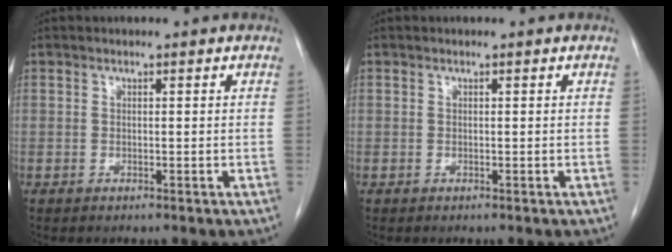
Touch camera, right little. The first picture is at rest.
{"total": 0.0}